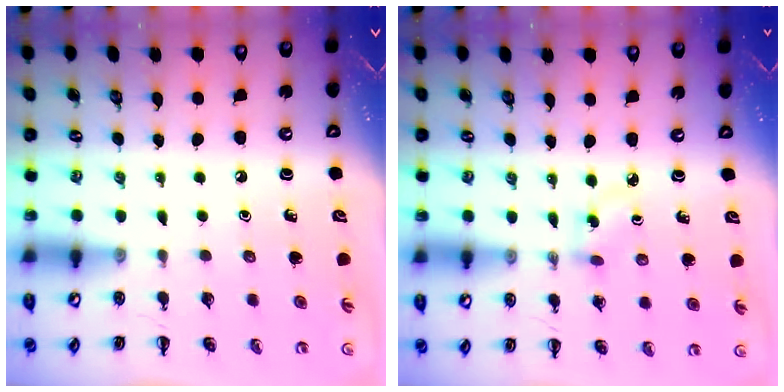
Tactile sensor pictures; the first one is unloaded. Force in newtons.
{"total": 2.9, "press": 2.7, "slide": 1.1}